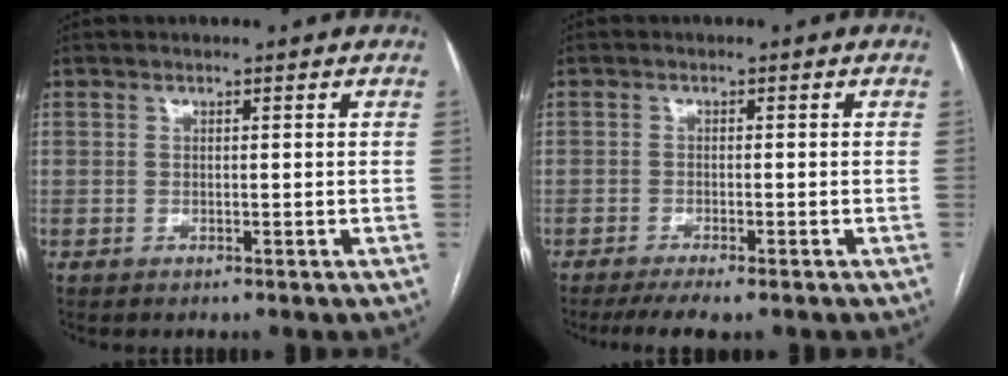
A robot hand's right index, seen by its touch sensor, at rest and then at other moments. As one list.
[{"total": 5.0, "force": [-3.8, 0.7, 3.1], "torque": [-0.046, -0.010, -0.060]}]